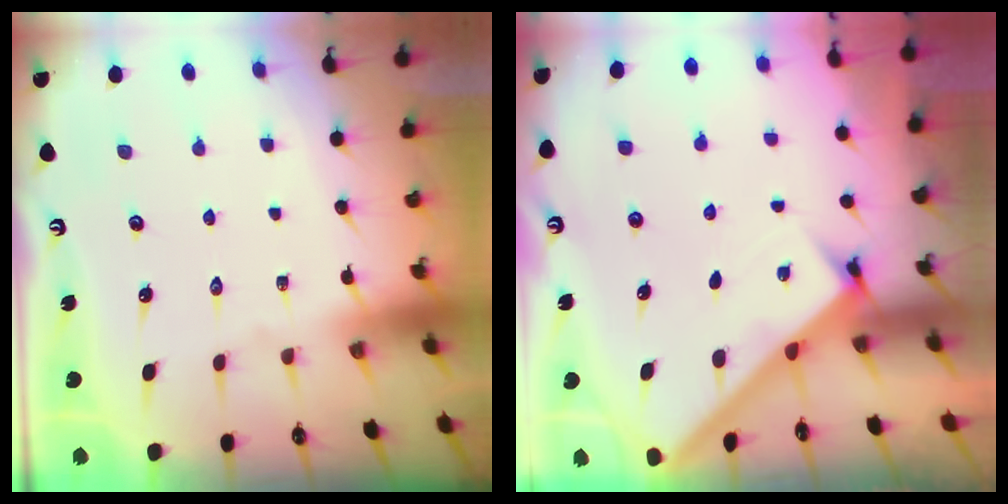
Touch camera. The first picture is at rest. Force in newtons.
{"total": 2.6, "press": 2.6, "slide": 0.3}